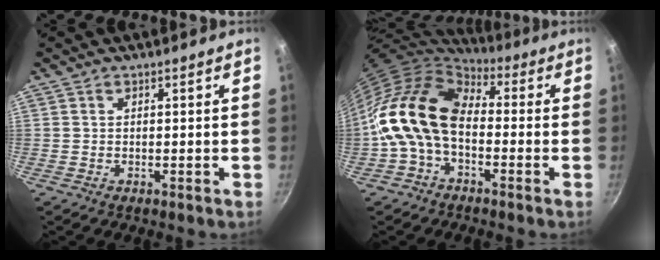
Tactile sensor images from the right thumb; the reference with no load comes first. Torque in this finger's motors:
{"motor_torque": [0.00, 1.43, 1.42, -1.36, 0.28]}